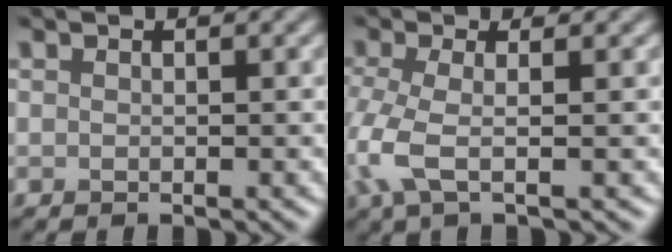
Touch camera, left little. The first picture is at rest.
{"total": 3.9, "force": [-1.1, 1.2, 3.6], "torque": [-0.093, -0.011, -0.029]}